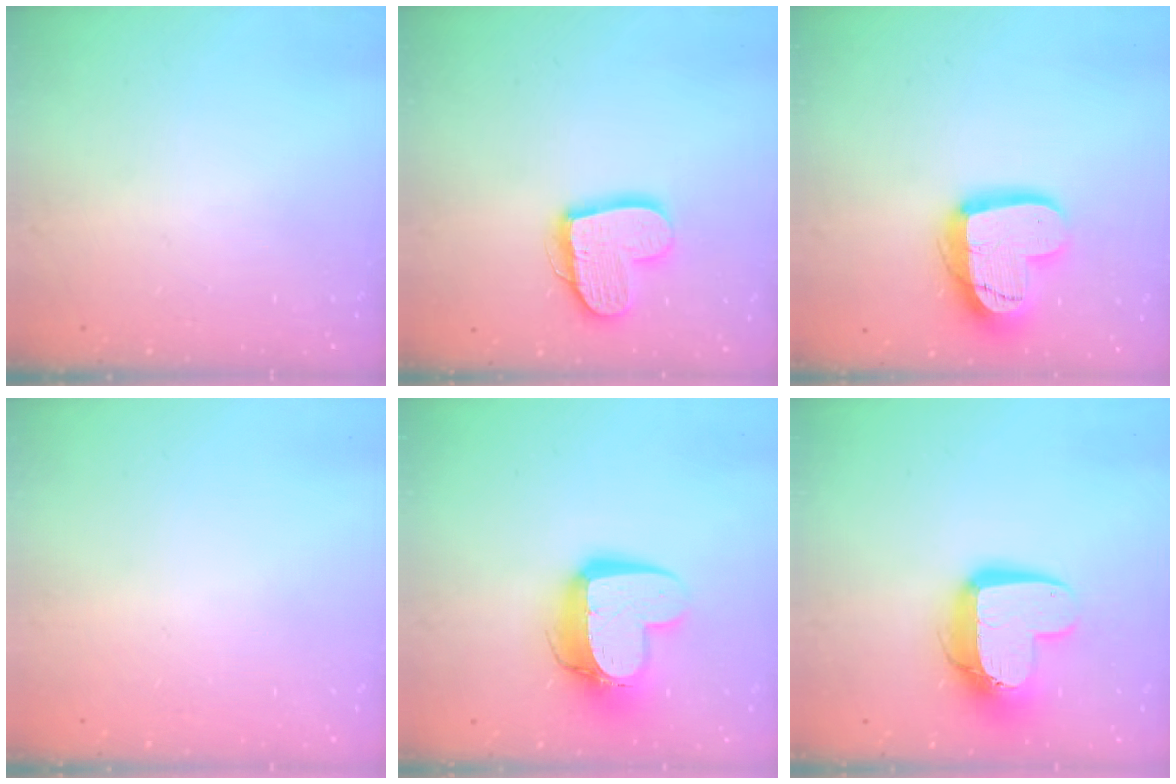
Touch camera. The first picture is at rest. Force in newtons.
{"total": 14.8, "press": 14.7, "slide": 1.3}
{"total": 16.1, "press": 16.1, "slide": 1.0}
{"total": 0.0}
{"total": 14.2, "press": 14.2, "slide": 1.4}
{"total": 13.7, "press": 13.7, "slide": 1.2}